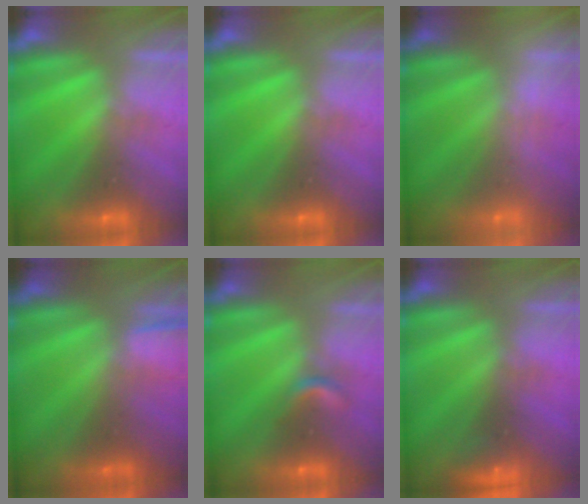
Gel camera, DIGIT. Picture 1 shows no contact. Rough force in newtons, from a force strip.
{"total": 0.0}
{"total": 1.9}
{"total": 1.4}
{"total": 2.2}
{"total": 2.3}